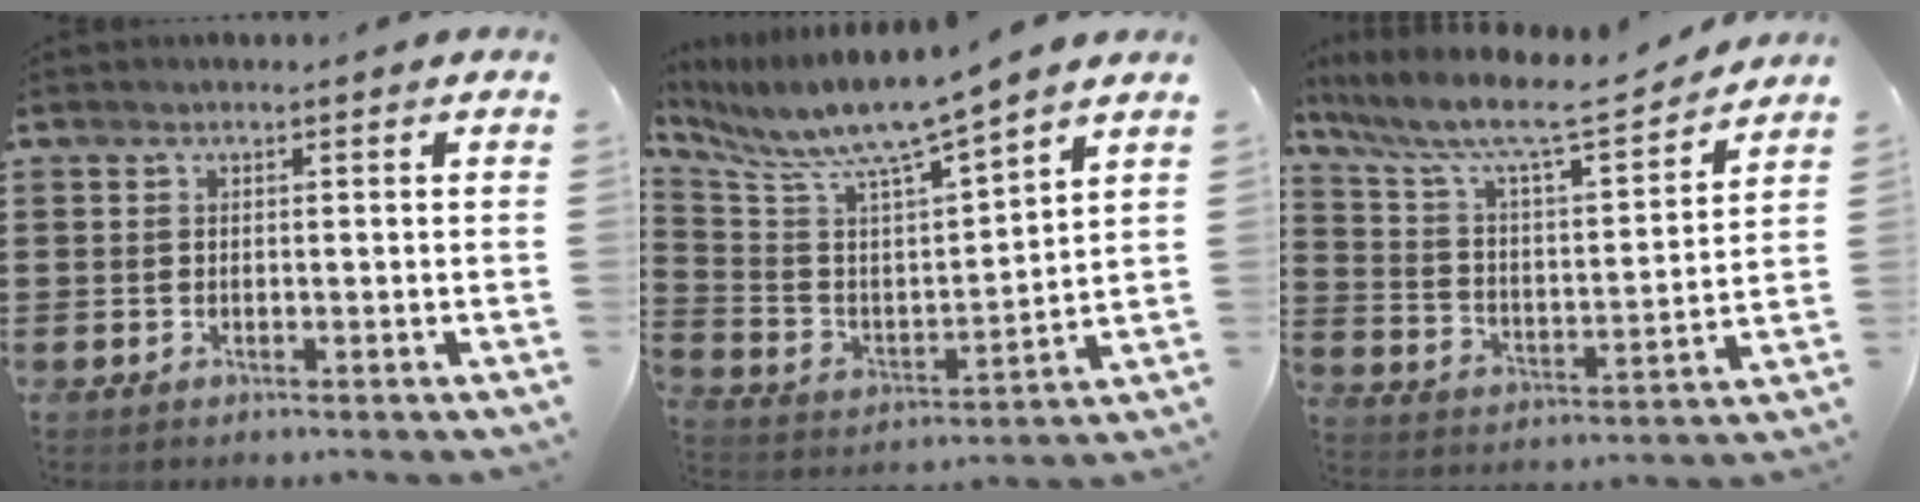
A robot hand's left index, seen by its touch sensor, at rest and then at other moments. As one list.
[{"total": 8.0, "force": [7.0, -0.2, 3.8], "torque": [-0.108, -0.054, 0.114]}, {"total": 8.4, "force": [7.1, 1.2, 4.3], "torque": [-0.116, -0.047, 0.114]}]